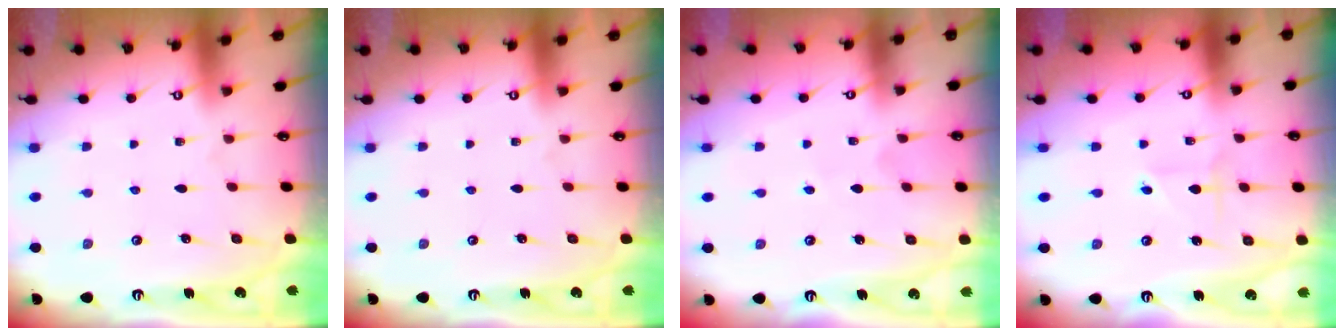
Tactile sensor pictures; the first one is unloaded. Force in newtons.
{"total": 0.0}
{"total": 2.7, "press": 2.7, "slide": 0.3}
{"total": 2.2, "press": 2.2, "slide": 0.2}